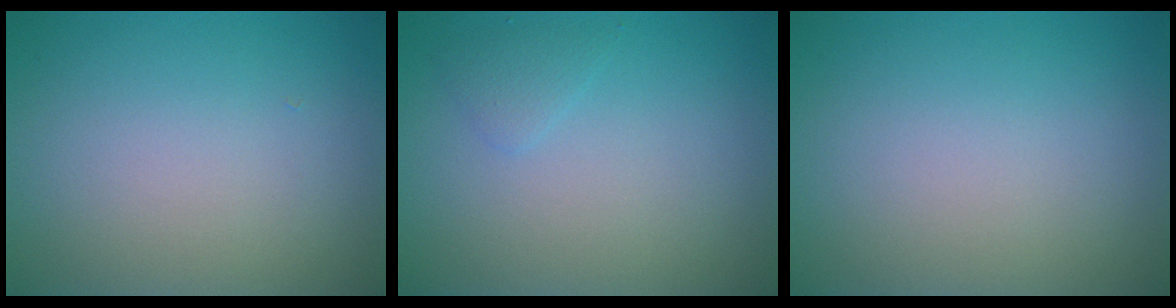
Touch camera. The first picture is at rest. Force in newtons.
{"total": 1.0, "press": 1.0, "slide": 0.1}
{"total": 0.0}